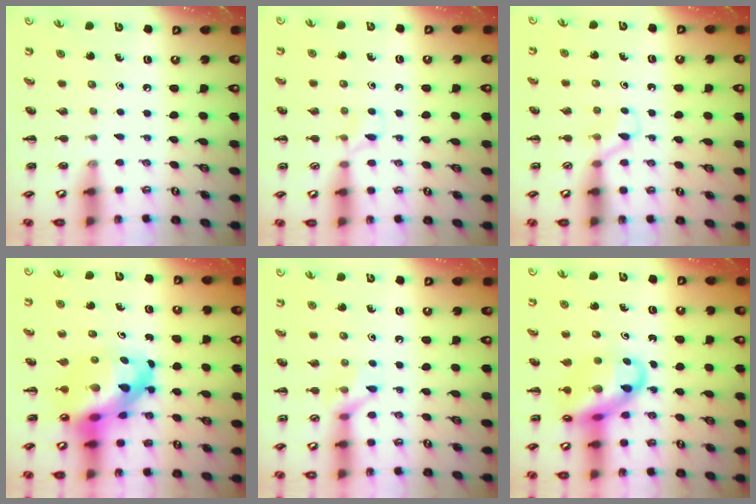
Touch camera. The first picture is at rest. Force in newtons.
{"total": 5.6, "press": 5.3, "slide": 1.8}
{"total": 3.9, "press": 3.6, "slide": 1.4}
{"total": 15.2, "press": 14.7, "slide": 3.9}
{"total": 7.4, "press": 7.4, "slide": 0.5}
{"total": 13.7, "press": 13.2, "slide": 3.8}